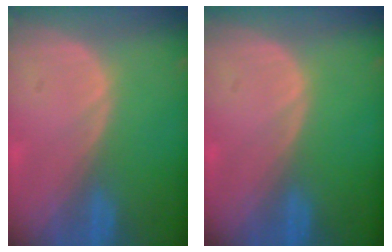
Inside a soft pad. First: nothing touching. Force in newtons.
{"total": 0.0}